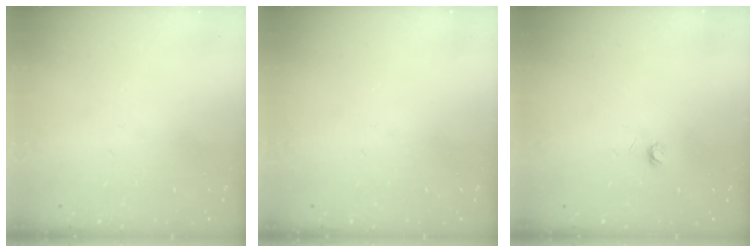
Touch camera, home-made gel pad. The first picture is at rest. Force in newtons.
{"total": 0.0}
{"total": 2.9, "press": 2.9, "slide": 0.3}